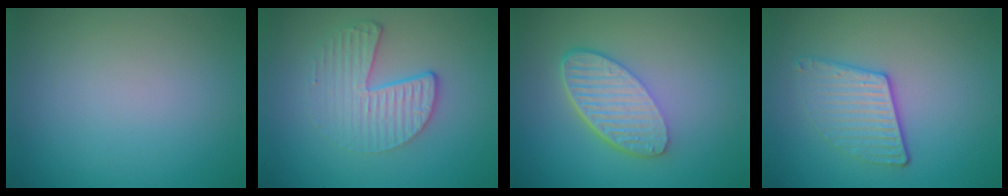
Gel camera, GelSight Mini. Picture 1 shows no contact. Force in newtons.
{"total": 4.1, "press": 2.8, "slide": 2.9}
{"total": 5.7, "press": 4.2, "slide": 3.9}
{"total": 3.3, "press": 2.8, "slide": 1.9}